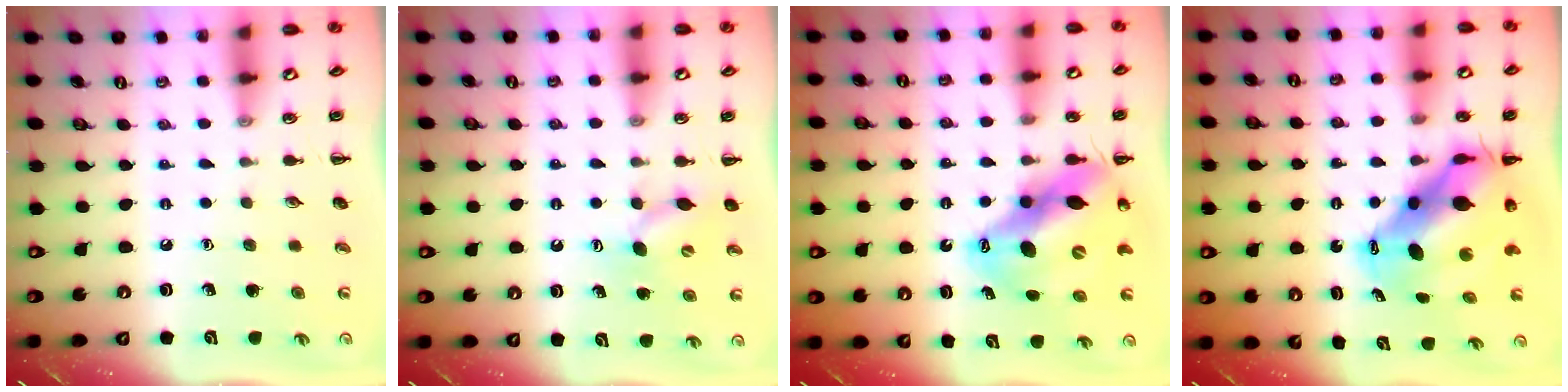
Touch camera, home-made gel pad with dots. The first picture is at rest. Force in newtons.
{"total": 7.7, "press": 7.6, "slide": 1.1}
{"total": 14.7, "press": 14.1, "slide": 3.9}
{"total": 12.2, "press": 11.8, "slide": 3.2}